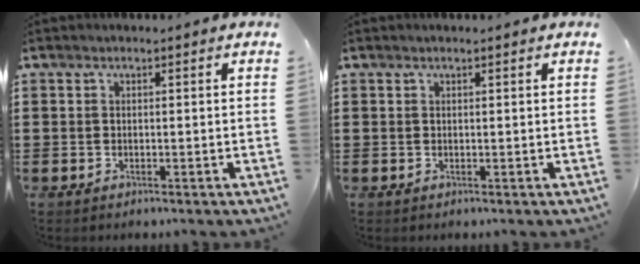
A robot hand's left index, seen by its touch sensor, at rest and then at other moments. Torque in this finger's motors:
{"motor_torque": [-0.49, 0.06, -0.23, -0.01]}